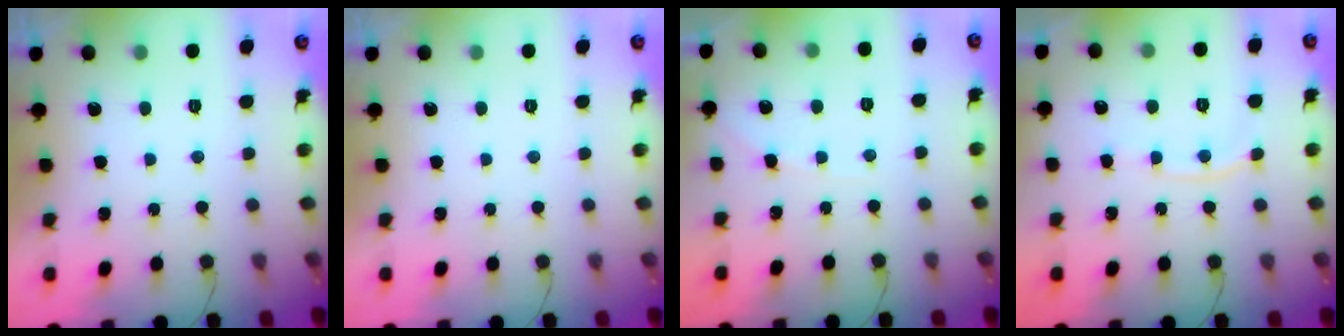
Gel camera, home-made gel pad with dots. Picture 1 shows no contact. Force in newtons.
{"total": 0.0}
{"total": 2.5, "press": 2.4, "slide": 0.5}
{"total": 5.6, "press": 5.6, "slide": 0.8}